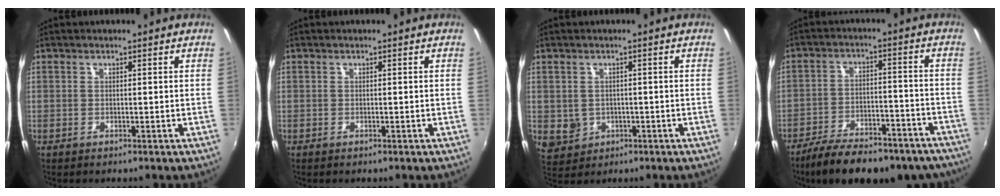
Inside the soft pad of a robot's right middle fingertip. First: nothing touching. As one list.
[{"total": 0.0}, {"total": 4.3, "force": [-0.4, 4.0, 1.6], "torque": [-0.037, 0.000, 0.006]}, {"total": 21.6, "force": [-17.7, 7.4, 9.9], "torque": [-0.184, -0.007, -0.233]}]